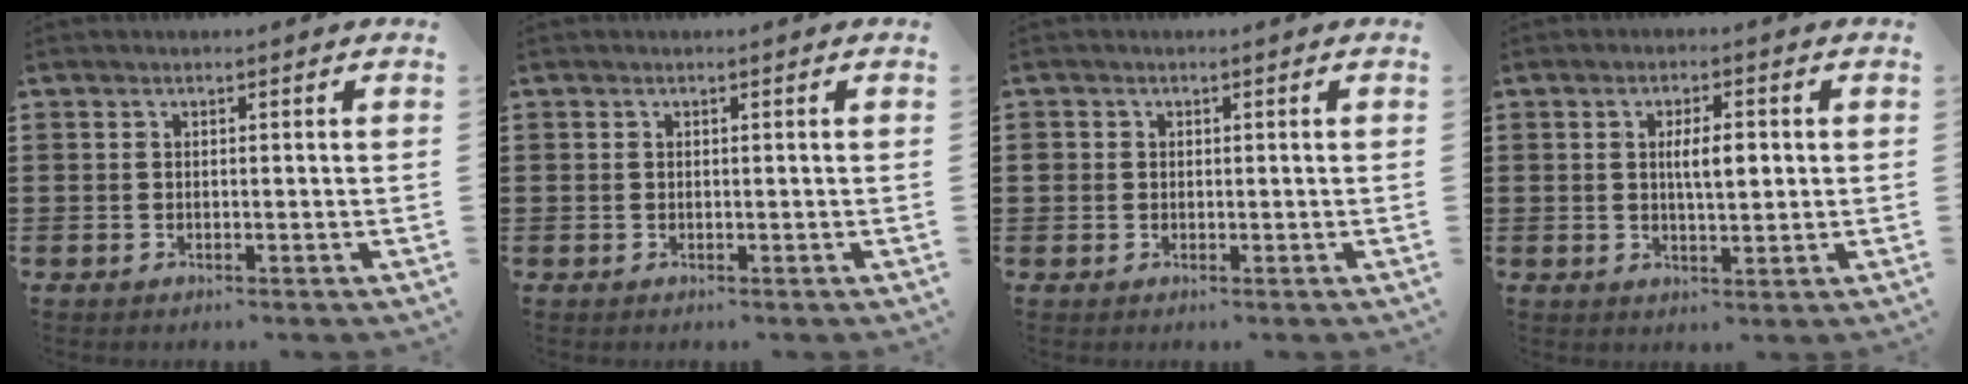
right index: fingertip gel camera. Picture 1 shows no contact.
{"total": 0.0}
{"total": 0.9, "force": [0.1, 0.9, 0.1], "torque": [-0.004, 0.005, 0.002]}
{"total": 4.2, "force": [0.5, 1.3, 3.9], "torque": [-0.067, 0.002, 0.005]}